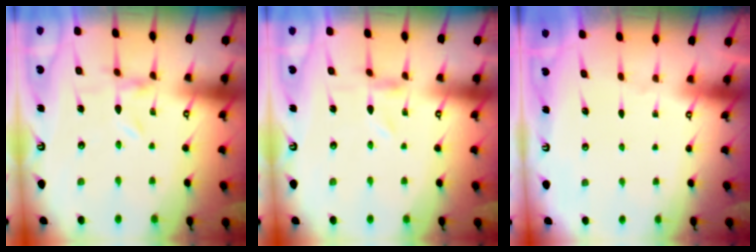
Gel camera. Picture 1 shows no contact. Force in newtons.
{"total": 0.0}
{"total": 0.0}